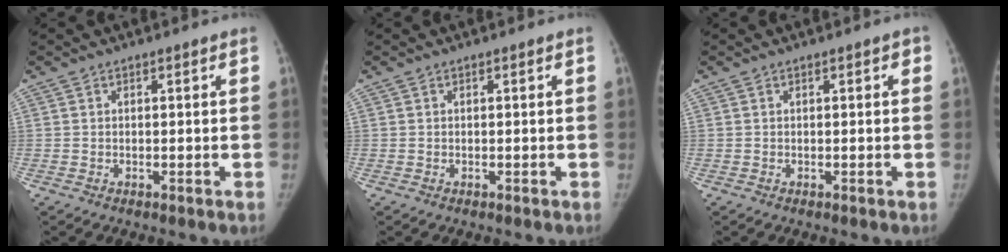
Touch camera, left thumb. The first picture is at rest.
{"total": 0.0}
{"total": 0.8, "force": [0.3, 0.3, 0.6], "torque": [-0.004, 0.002, 0.001]}